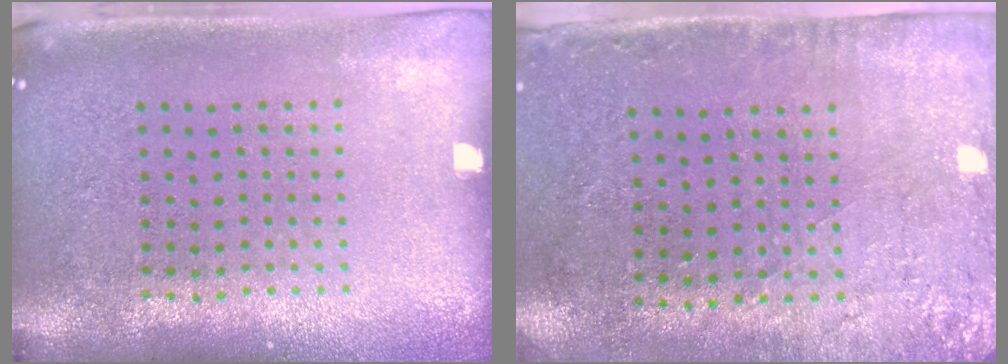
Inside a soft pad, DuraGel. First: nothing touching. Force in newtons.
{"total": 2.8, "press": 2.3, "slide": 1.6}